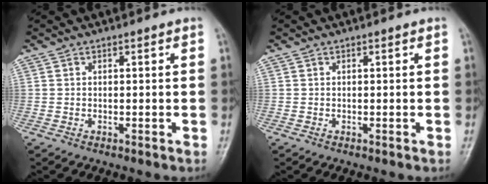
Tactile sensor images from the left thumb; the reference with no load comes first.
{"total": 0.0}